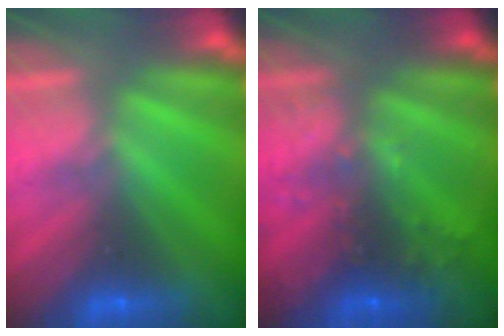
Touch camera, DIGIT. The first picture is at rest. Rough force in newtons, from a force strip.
{"total": 8.7}